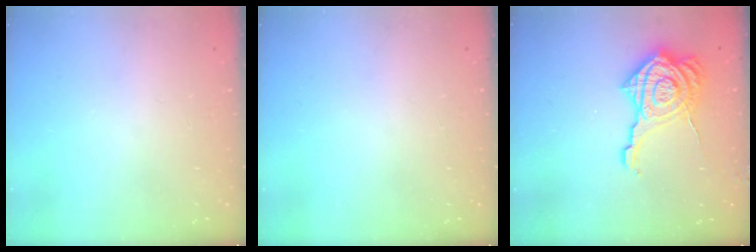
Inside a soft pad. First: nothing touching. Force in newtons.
{"total": 0.0}
{"total": 16.7, "press": 16.6, "slide": 1.6}